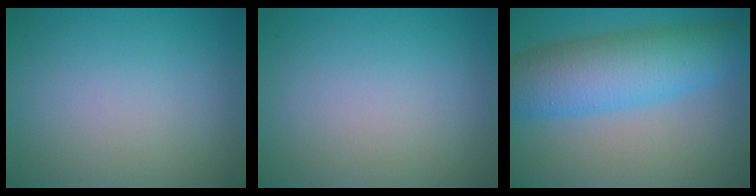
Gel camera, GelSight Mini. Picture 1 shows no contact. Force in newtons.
{"total": 0.0}
{"total": 8.6, "press": 8.6, "slide": 0.2}